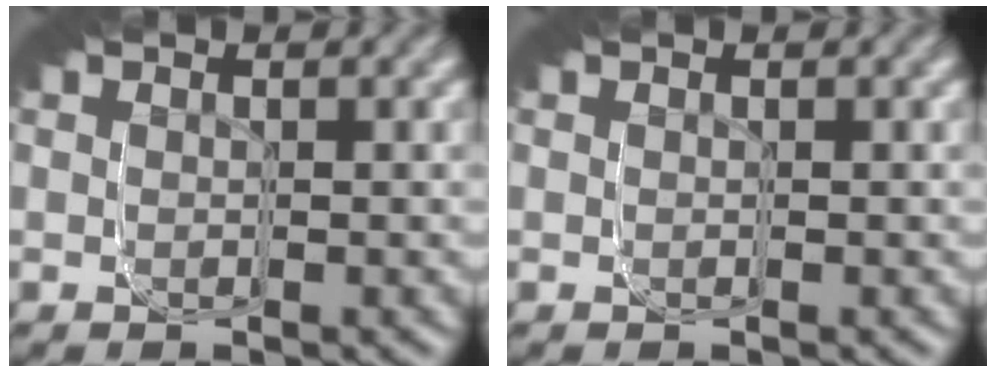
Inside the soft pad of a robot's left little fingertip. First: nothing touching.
{"total": 0.0}